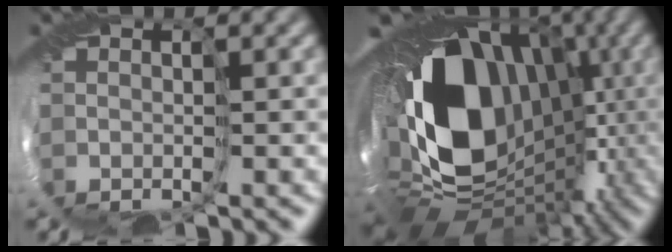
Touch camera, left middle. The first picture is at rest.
{"total": 20.3, "force": [0.4, 14.4, 14.3], "torque": [-0.263, -0.033, 0.021]}